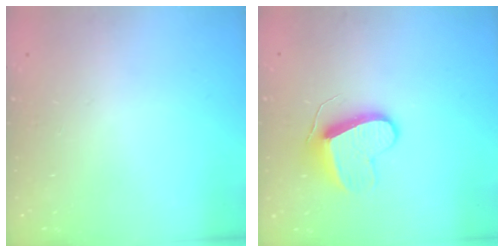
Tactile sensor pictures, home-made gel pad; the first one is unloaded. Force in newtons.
{"total": 9.5, "press": 9.5, "slide": 0.7}